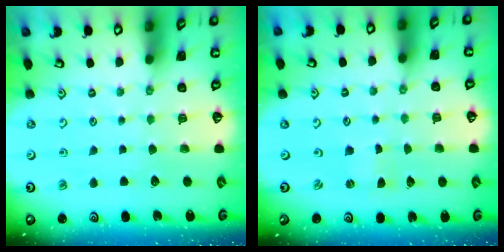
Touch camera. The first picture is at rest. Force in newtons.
{"total": 0.0}